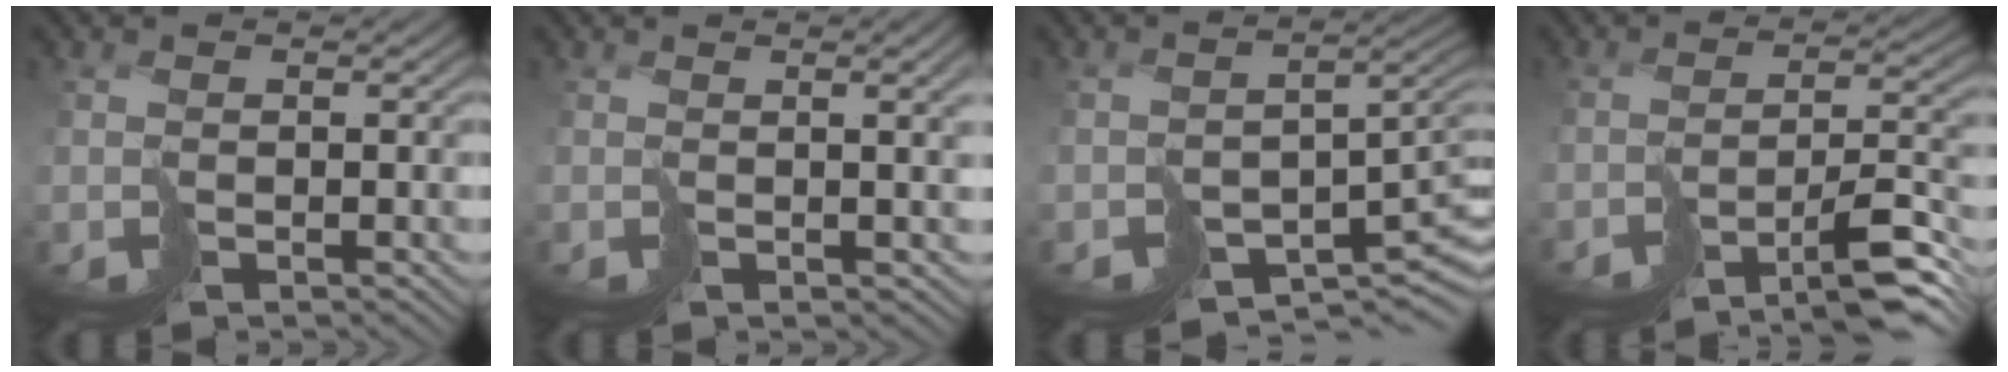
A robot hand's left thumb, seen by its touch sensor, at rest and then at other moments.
{"total": 4.2, "force": [1.1, 0.6, 4.0], "torque": [-0.037, 0.007, 0.028]}
{"total": 6.6, "force": [-2.5, 3.7, 4.9], "torque": [-0.065, -0.035, -0.014]}
{"total": 7.7, "force": [-6.0, 0.8, 4.7], "torque": [-0.060, 0.005, -0.105]}